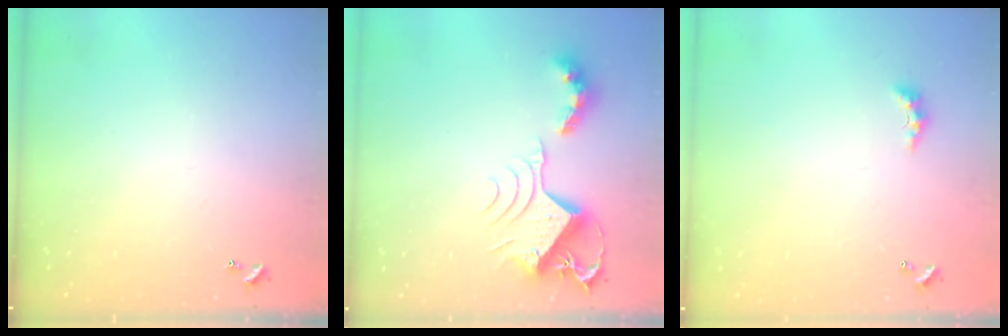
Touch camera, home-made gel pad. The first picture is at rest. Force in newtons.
{"total": 11.6, "press": 11.6, "slide": 1.2}
{"total": 2.3, "press": 2.2, "slide": 0.7}